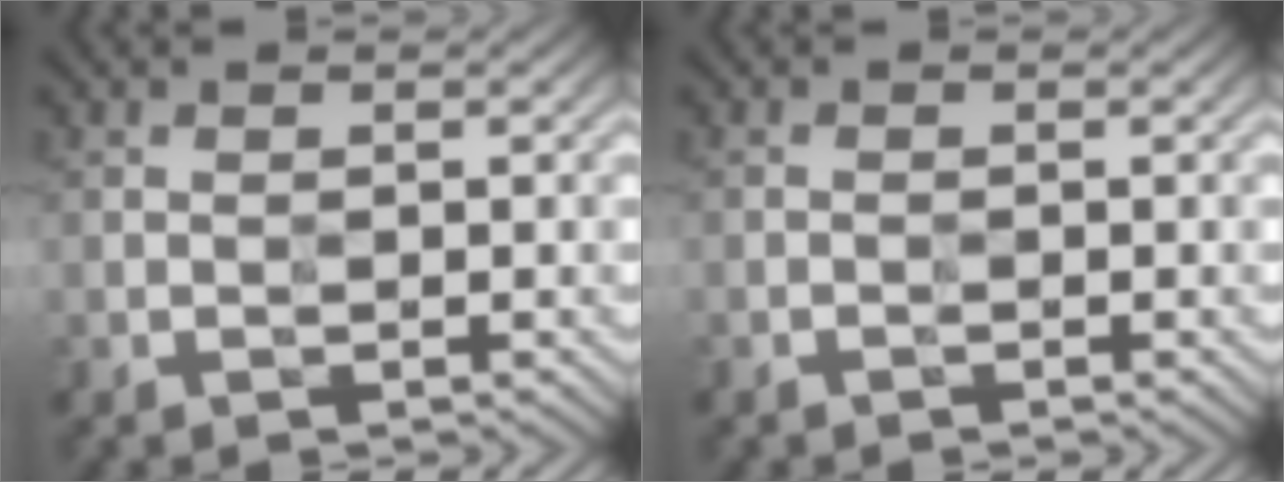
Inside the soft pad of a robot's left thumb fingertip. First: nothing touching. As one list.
[{"total": 0.5, "force": [-0.5, 0.1, 0.1], "torque": [-0.002, -0.001, -0.009]}]